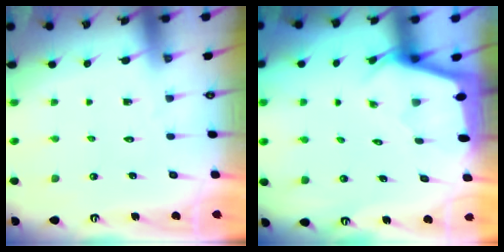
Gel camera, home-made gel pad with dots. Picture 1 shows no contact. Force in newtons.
{"total": 2.3, "press": 2.3, "slide": 0.2}